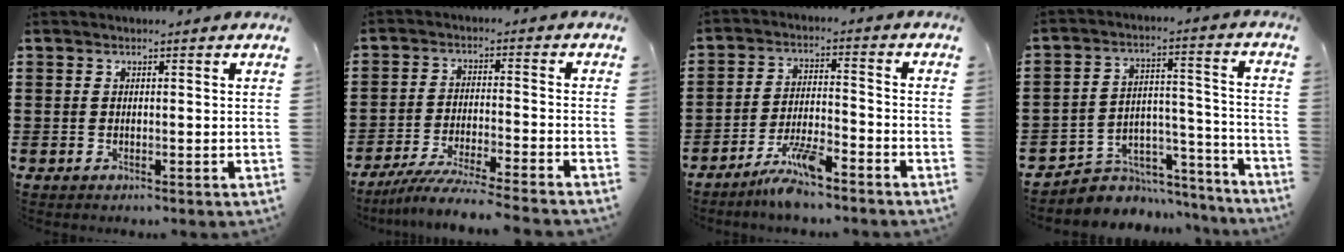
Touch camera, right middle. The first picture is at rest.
{"total": 6.0, "force": [-5.5, -0.6, 2.2], "torque": [-0.047, -0.019, -0.107]}
{"total": 6.6, "force": [-5.4, 0.9, 3.7], "torque": [-0.071, 0.000, -0.100]}
{"total": 5.3, "force": [-4.4, 2.8, 0.7], "torque": [-0.017, 0.016, -0.088]}